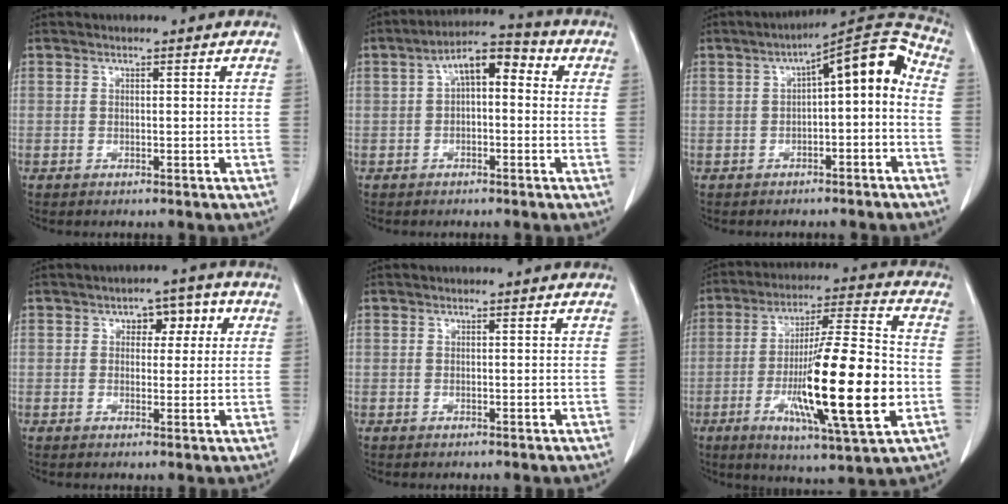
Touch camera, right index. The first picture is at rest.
{"total": 8.3, "force": [1.5, 3.8, 7.3], "torque": [-0.119, 0.047, 0.017]}
{"total": 10.8, "force": [-0.1, 2.9, 10.4], "torque": [-0.147, 0.046, -0.002]}
{"total": 5.0, "force": [1.6, 2.9, 3.7], "torque": [-0.040, 0.022, 0.021]}
{"total": 0.0}
{"total": 20.6, "force": [-4.5, 1.8, 20.1], "torque": [-0.343, -0.017, -0.071]}